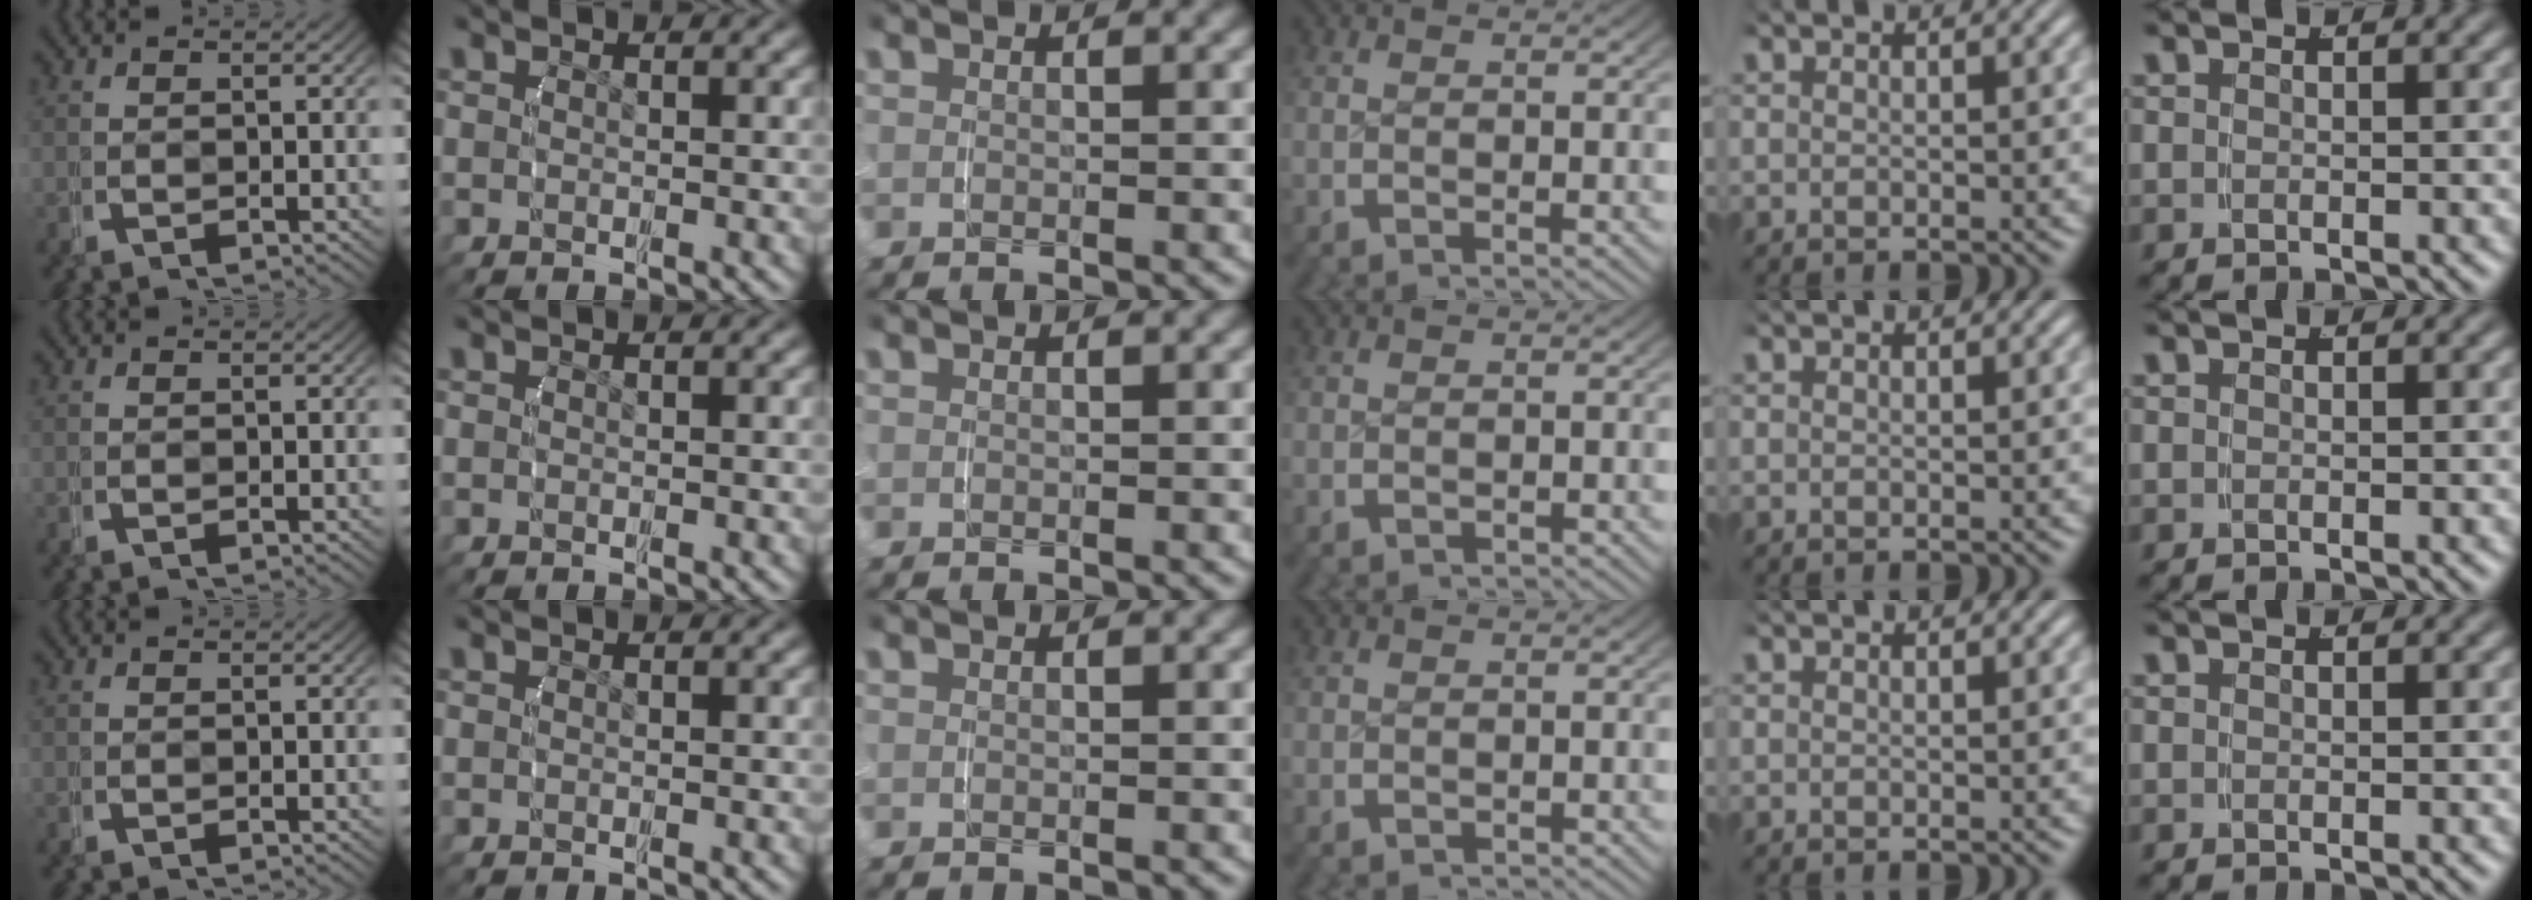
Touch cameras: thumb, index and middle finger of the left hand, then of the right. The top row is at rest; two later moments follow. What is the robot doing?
{"motion": "grasp_and_lifting", "object": "router"}